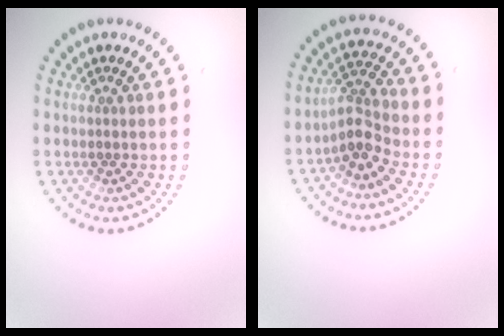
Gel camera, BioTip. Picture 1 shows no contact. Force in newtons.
{"total": 2.7, "press": 2.1, "slide": 1.7}